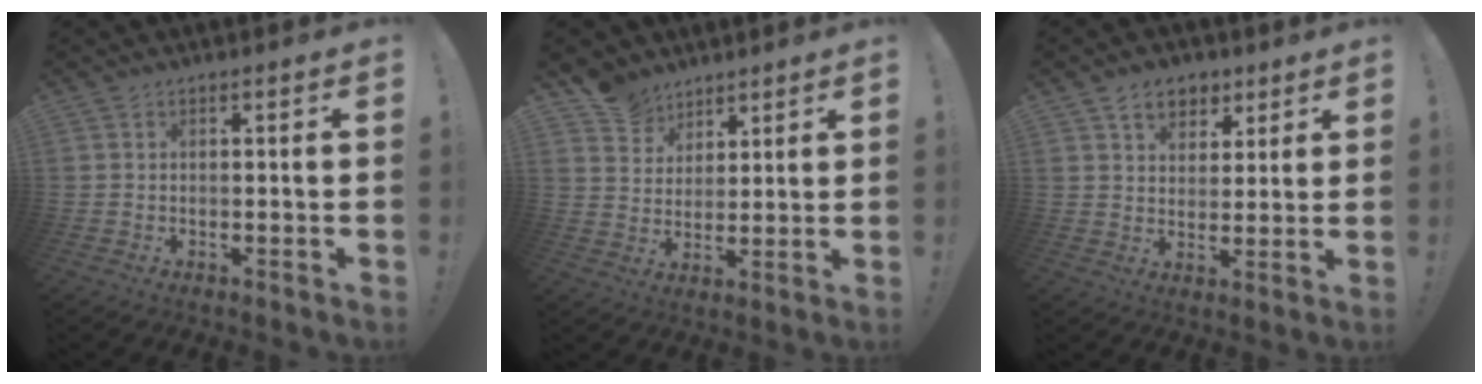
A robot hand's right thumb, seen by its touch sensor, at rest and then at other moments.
{"total": 8.6, "force": [6.7, 5.4, 0.7], "torque": [-0.017, -0.049, 0.133]}
{"total": 8.3, "force": [4.7, 6.1, 3.0], "torque": [-0.037, -0.023, 0.090]}